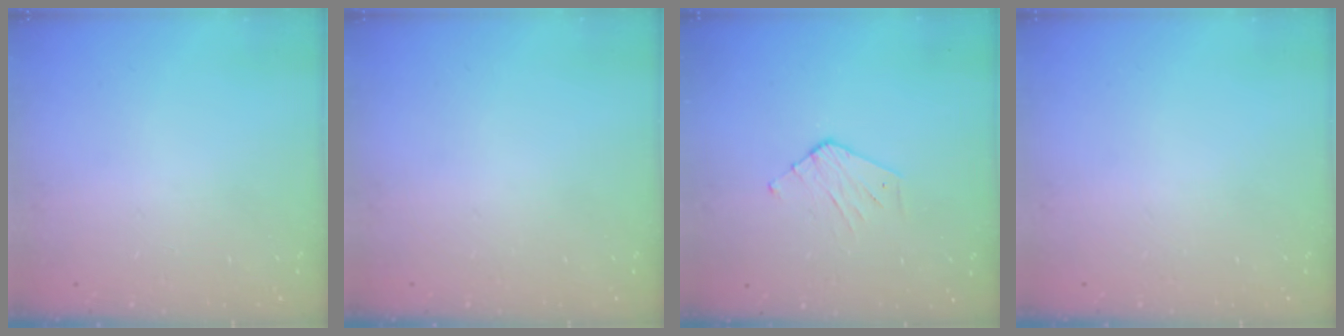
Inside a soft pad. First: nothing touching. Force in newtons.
{"total": 0.0}
{"total": 3.3, "press": 3.3, "slide": 0.3}
{"total": 0.0}